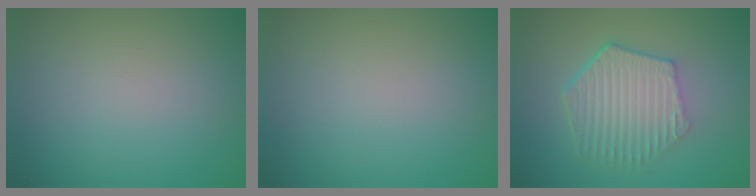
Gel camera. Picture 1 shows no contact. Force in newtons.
{"total": 0.0}
{"total": 6.0, "press": 4.5, "slide": 4.0}